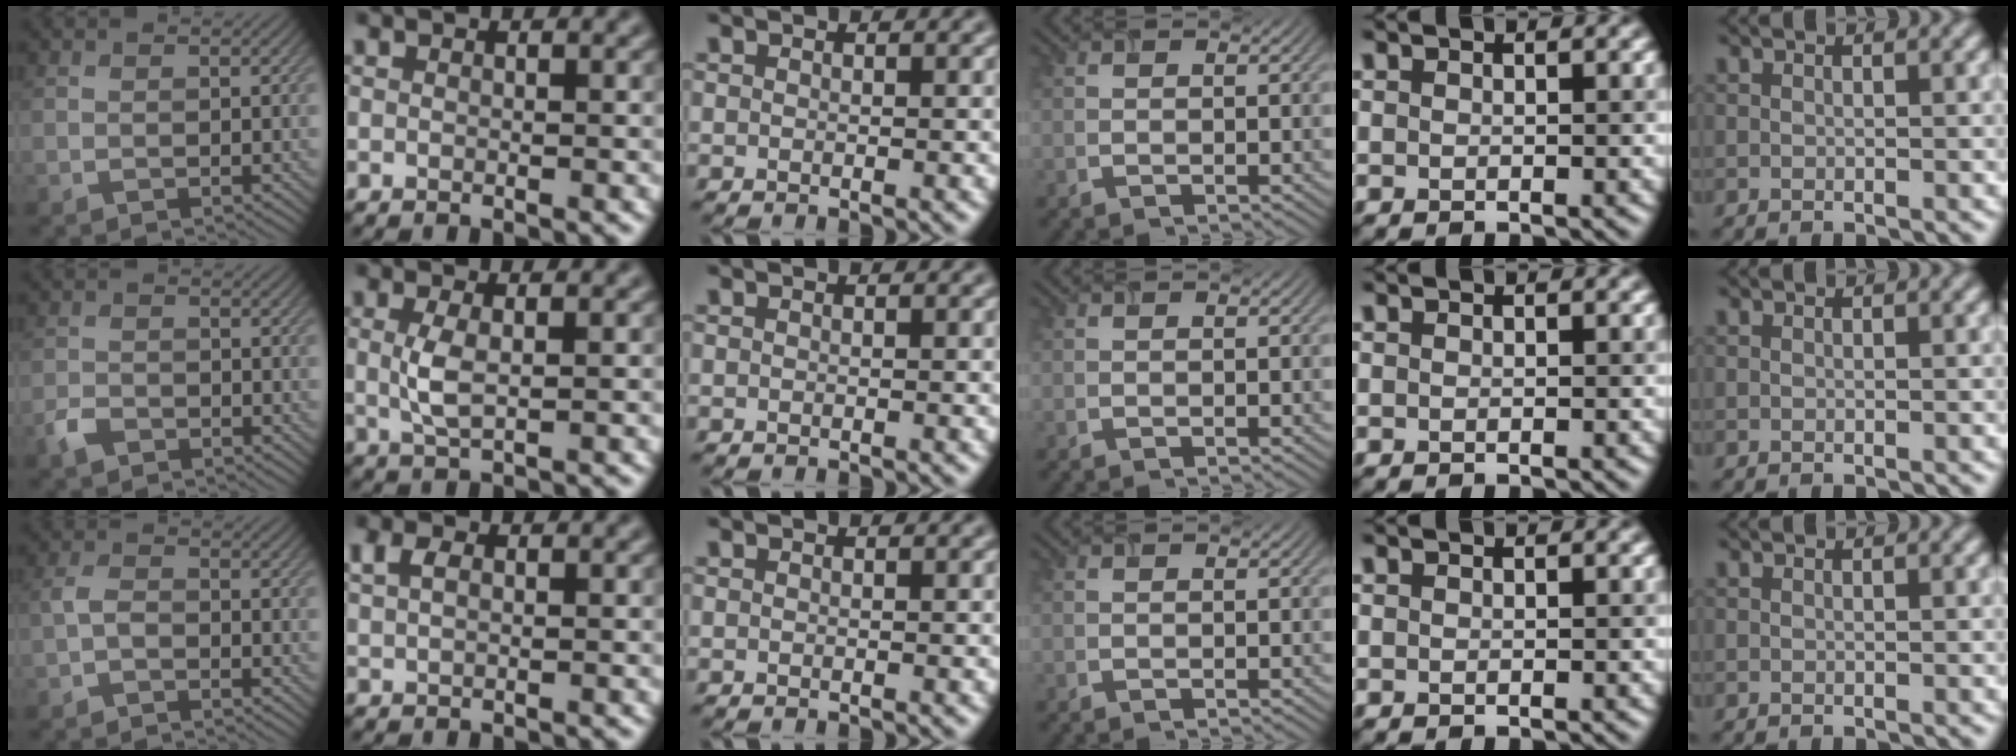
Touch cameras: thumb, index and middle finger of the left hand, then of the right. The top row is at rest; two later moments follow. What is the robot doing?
{"motion": "insert", "object": "airpods case & airpods"}